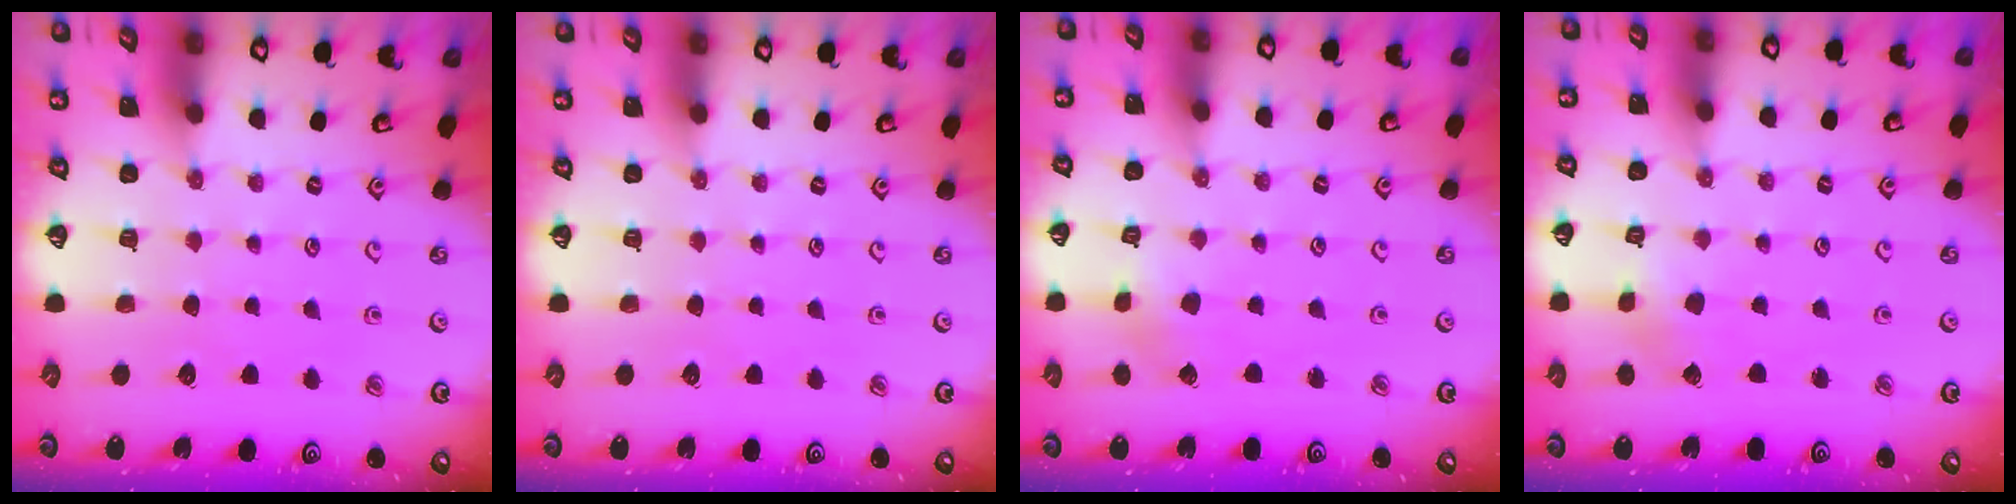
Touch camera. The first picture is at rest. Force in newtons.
{"total": 0.0}
{"total": 2.8, "press": 2.8, "slide": 0.3}
{"total": 2.8, "press": 2.8, "slide": 0.3}